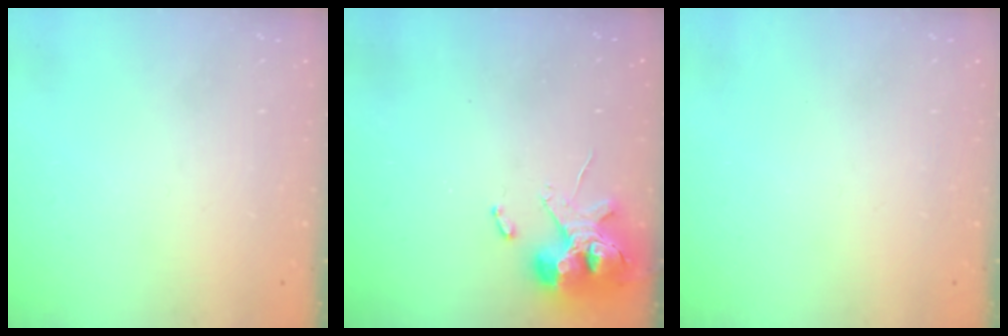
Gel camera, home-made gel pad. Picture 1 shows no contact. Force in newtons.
{"total": 12.4, "press": 12.2, "slide": 1.8}
{"total": 0.0}